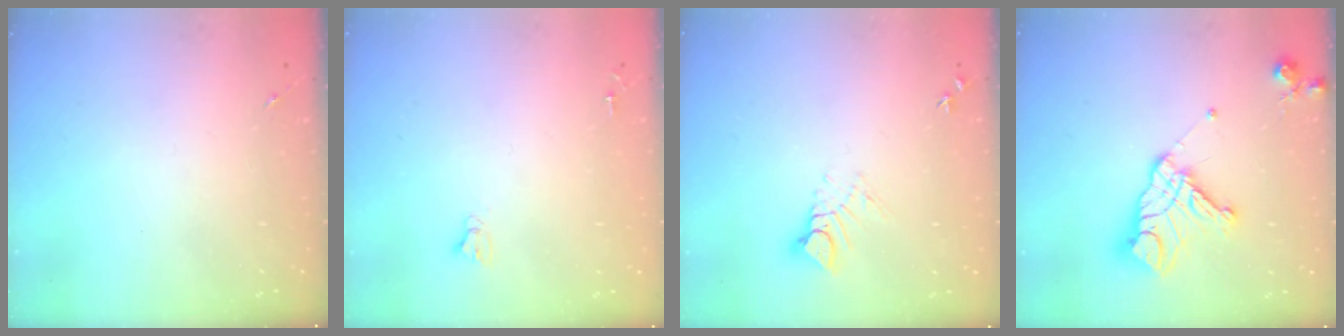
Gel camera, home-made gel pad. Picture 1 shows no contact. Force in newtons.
{"total": 2.5, "press": 2.5, "slide": 0.2}
{"total": 5.8, "press": 5.7, "slide": 0.6}
{"total": 14.0, "press": 13.9, "slide": 1.5}